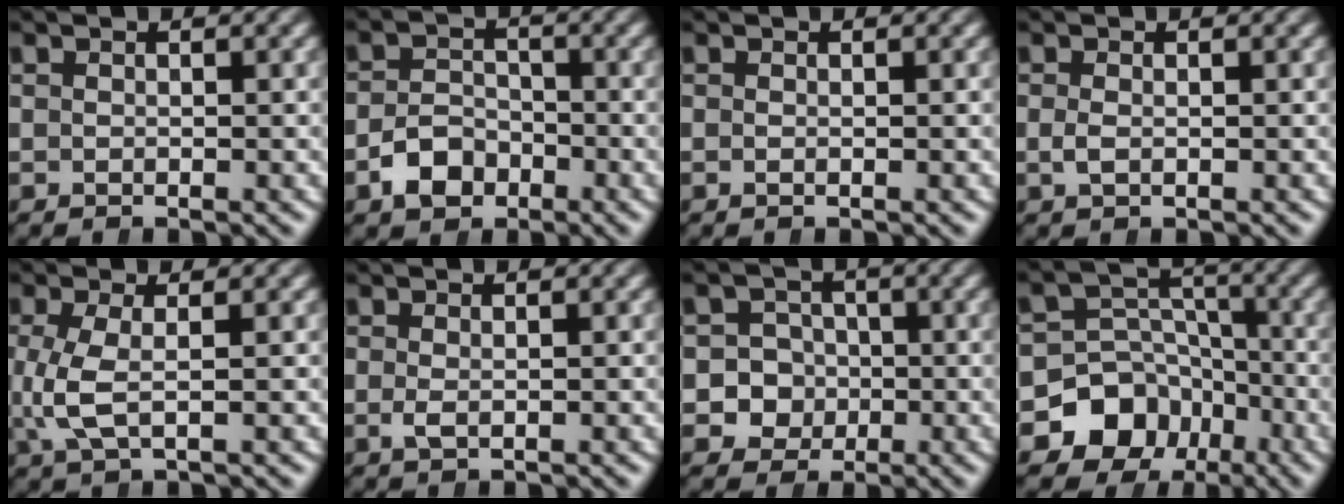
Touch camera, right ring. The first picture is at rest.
{"total": 3.0, "force": [-1.8, 2.1, 1.1], "torque": [-0.019, -0.010, -0.029]}
{"total": 0.0}
{"total": 0.6, "force": [-0.3, -0.1, 0.5], "torque": [-0.023, -0.017, 0.002]}
{"total": 3.3, "force": [-0.1, 1.4, 3.0], "torque": [-0.095, -0.021, 0.013]}
{"total": 0.7, "force": [-0.3, 0.2, 0.6], "torque": [-0.027, -0.018, 0.000]}
{"total": 9.3, "force": [-1.9, 8.9, 2.0], "torque": [-0.083, -0.041, -0.030]}
{"total": 12.7, "force": [-4.4, 11.1, 4.5], "torque": [-0.093, -0.058, -0.066]}